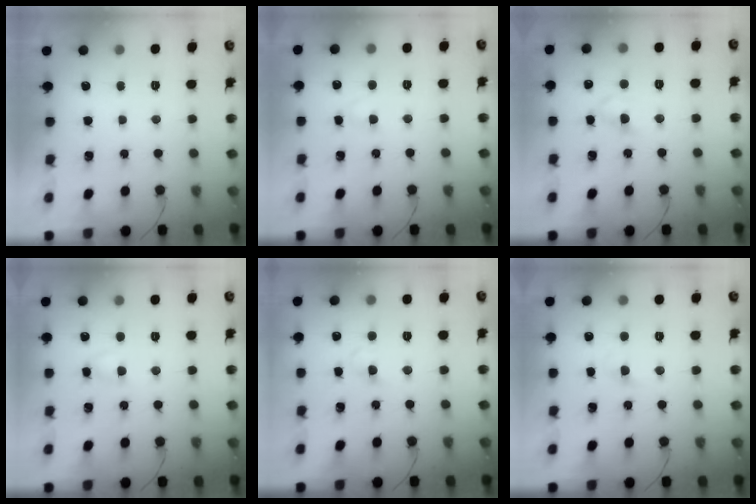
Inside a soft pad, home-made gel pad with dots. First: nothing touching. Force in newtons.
{"total": 1.9, "press": 1.7, "slide": 0.9}
{"total": 3.5, "press": 3.2, "slide": 1.3}
{"total": 2.7, "press": 2.5, "slide": 1.0}
{"total": 2.0, "press": 1.8, "slide": 0.9}
{"total": 2.7, "press": 2.4, "slide": 1.2}